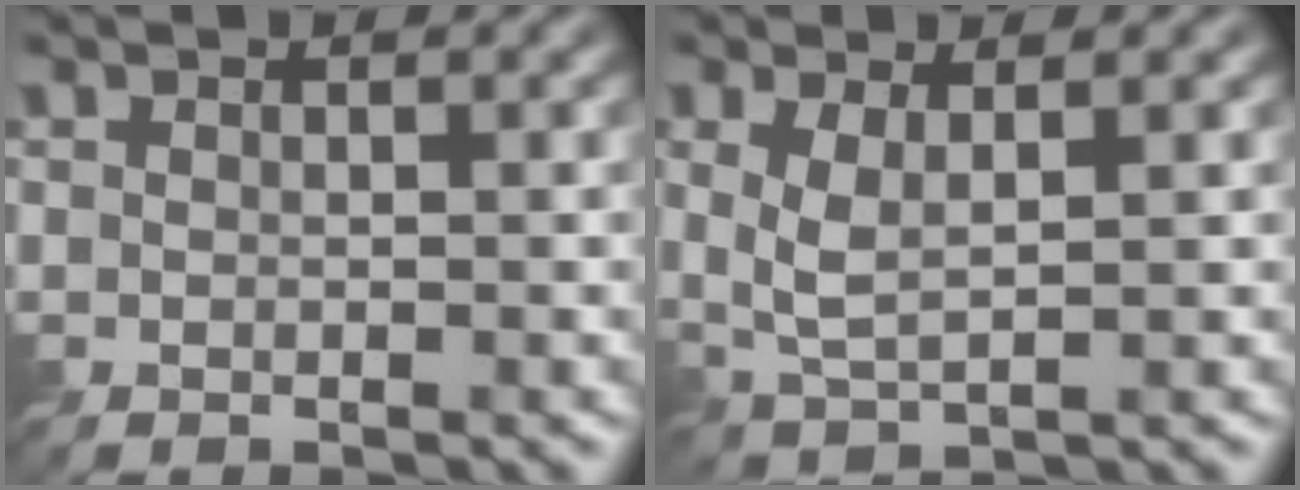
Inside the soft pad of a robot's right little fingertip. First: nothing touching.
{"total": 2.5, "force": [0.2, 0.8, 2.3], "torque": [-0.054, -0.009, 0.005]}